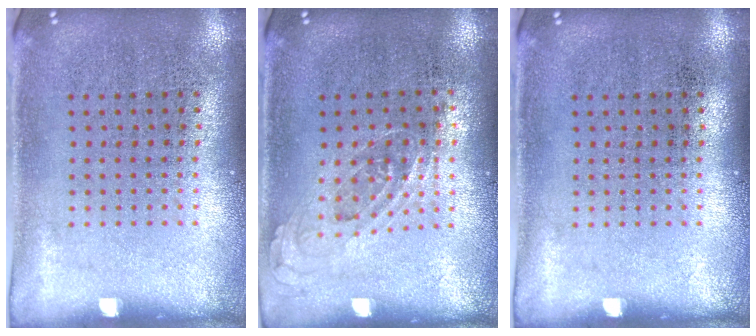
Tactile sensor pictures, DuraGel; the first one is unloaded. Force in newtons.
{"total": 0.6, "press": 0.6, "slide": 0.3}
{"total": 0.0}